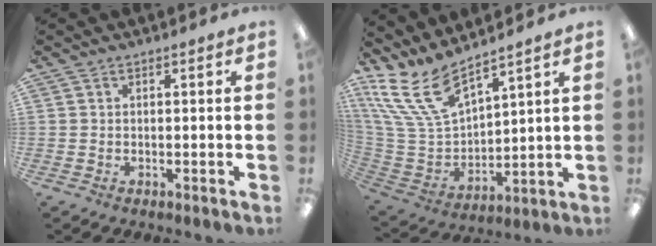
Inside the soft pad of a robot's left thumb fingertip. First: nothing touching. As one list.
[{"total": 17.2, "force": [11.4, 8.0, 10.0], "torque": [-0.259, -0.065, 0.210]}]